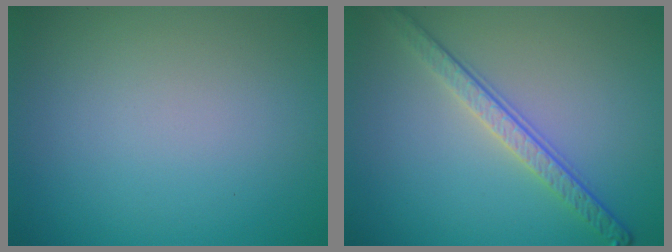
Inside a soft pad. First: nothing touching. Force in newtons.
{"total": 3.8, "press": 3.0, "slide": 2.4}